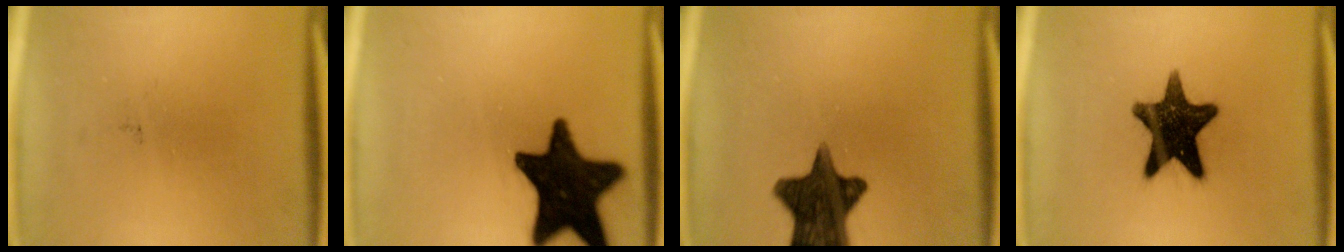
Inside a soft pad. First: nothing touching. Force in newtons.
{"total": 19.6}
{"total": 14.3}
{"total": 14.9}